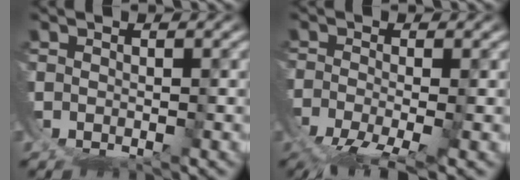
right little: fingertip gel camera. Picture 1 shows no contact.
{"total": 6.1, "force": [-5.0, 1.0, 3.4], "torque": [-0.055, -0.028, -0.072]}